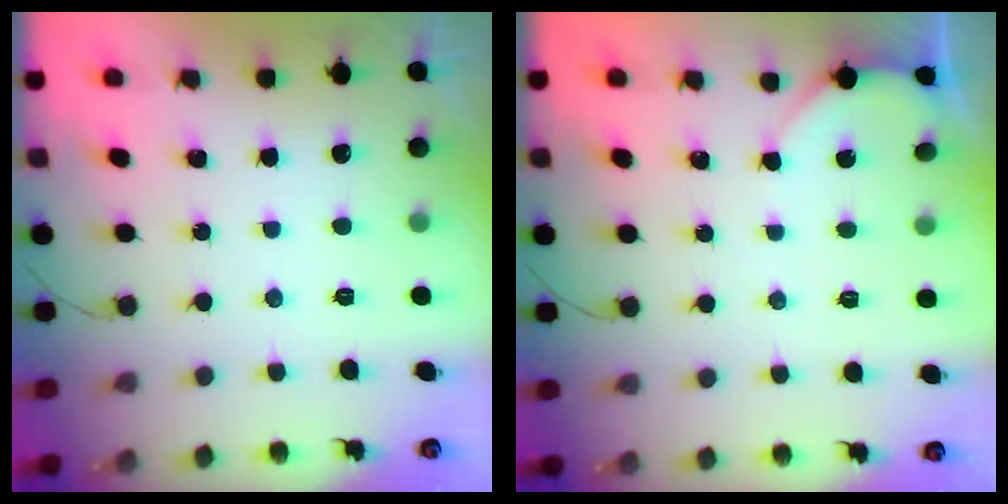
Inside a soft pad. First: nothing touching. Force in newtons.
{"total": 2.1, "press": 2.1, "slide": 0.2}